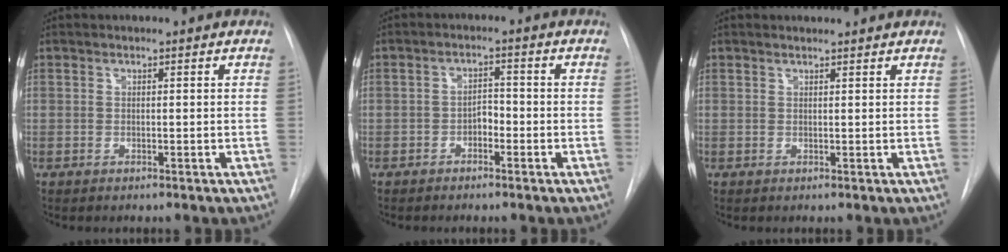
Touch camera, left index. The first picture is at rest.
{"total": 2.3, "force": [-1.2, 1.3, 1.5], "torque": [-0.017, 0.008, -0.023]}
{"total": 2.3, "force": [2.2, 0.3, 0.3], "torque": [-0.012, 0.014, 0.030]}